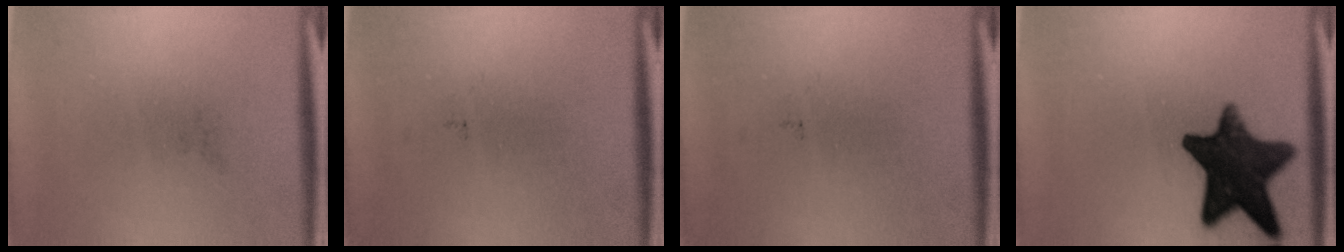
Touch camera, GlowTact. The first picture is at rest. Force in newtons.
{"total": 0.0}
{"total": 0.0}
{"total": 14.3}